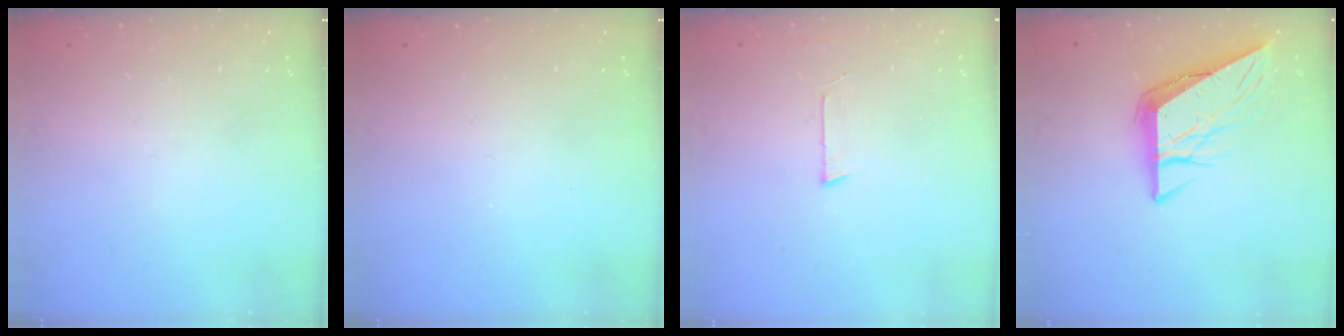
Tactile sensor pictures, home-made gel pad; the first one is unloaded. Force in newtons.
{"total": 0.0}
{"total": 2.7, "press": 2.7, "slide": 0.2}
{"total": 8.9, "press": 8.9, "slide": 0.9}